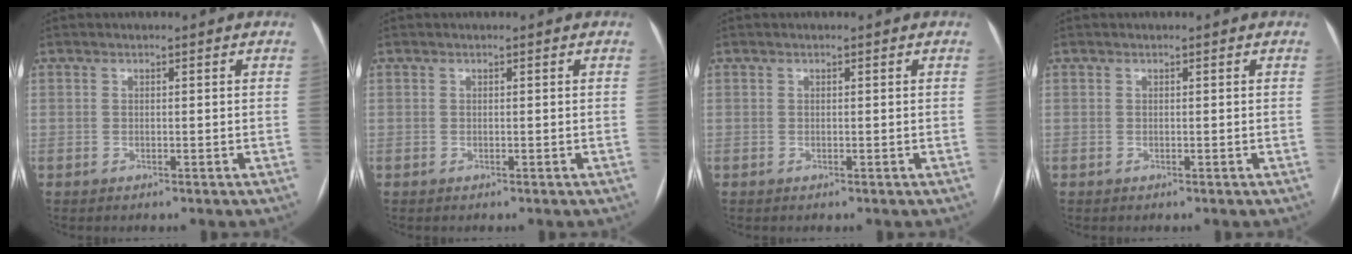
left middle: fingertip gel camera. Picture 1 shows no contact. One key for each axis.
{"total": 0.0}
{"total": 0.0}
{"total": 0.0}